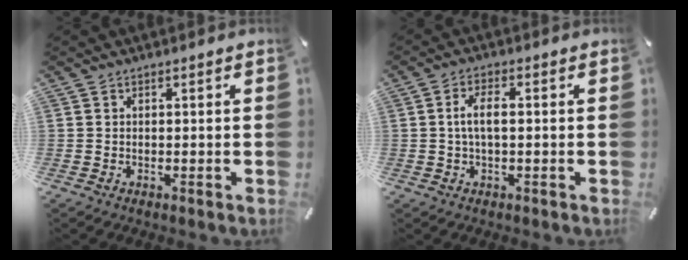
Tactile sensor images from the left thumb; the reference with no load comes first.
{"total": 5.3, "force": [0.1, 2.1, 4.9], "torque": [-0.096, 0.006, -0.003]}